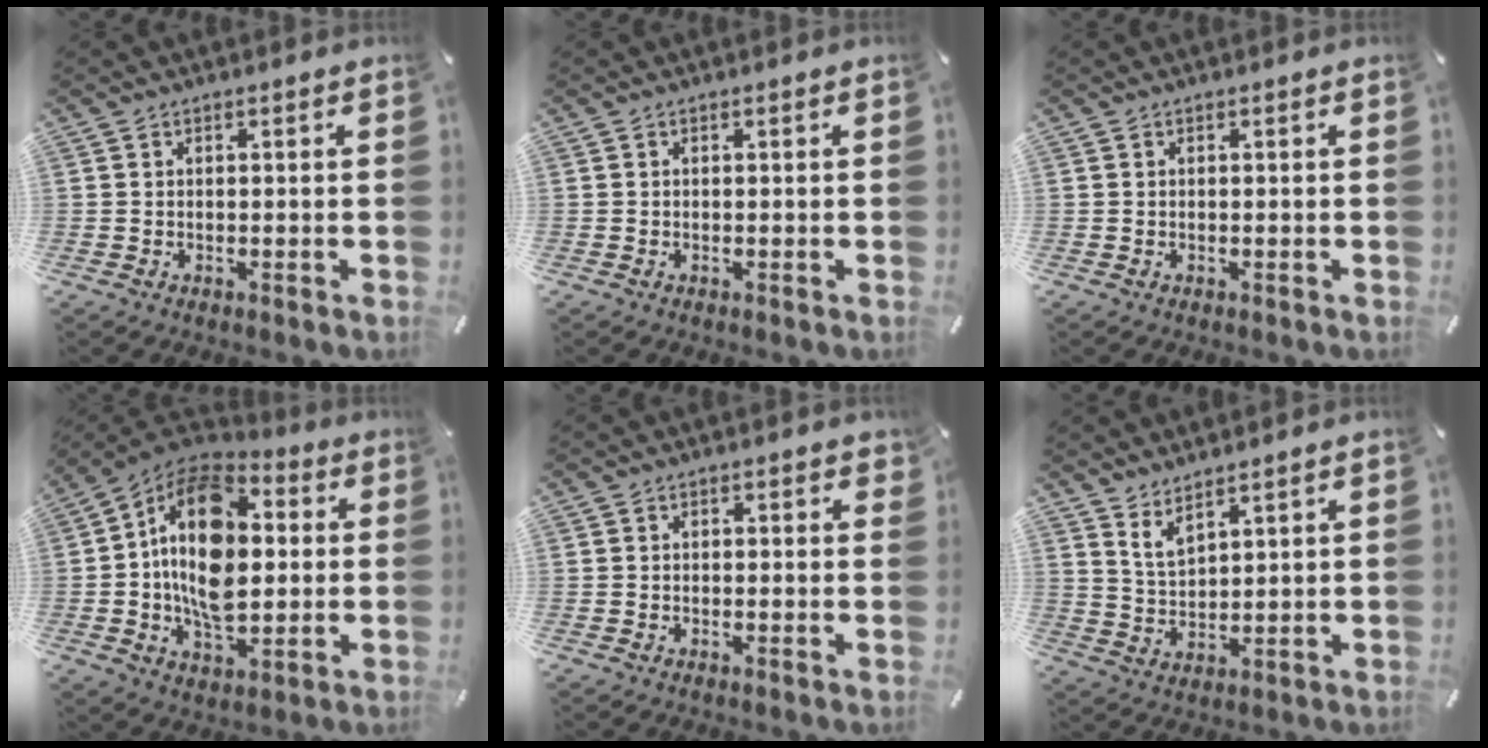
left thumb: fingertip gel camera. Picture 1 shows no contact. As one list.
[{"total": 0.0}, {"total": 0.0}, {"total": 18.7, "force": [0.8, 12.4, 14.0], "torque": [-0.275, -0.002, 0.007]}, {"total": 0.7, "force": [0.1, 0.5, 0.5], "torque": [-0.002, 0.001, 0.000]}, {"total": 4.5, "force": [4.1, 1.3, 1.6], "torque": [-0.039, -0.019, 0.076]}]